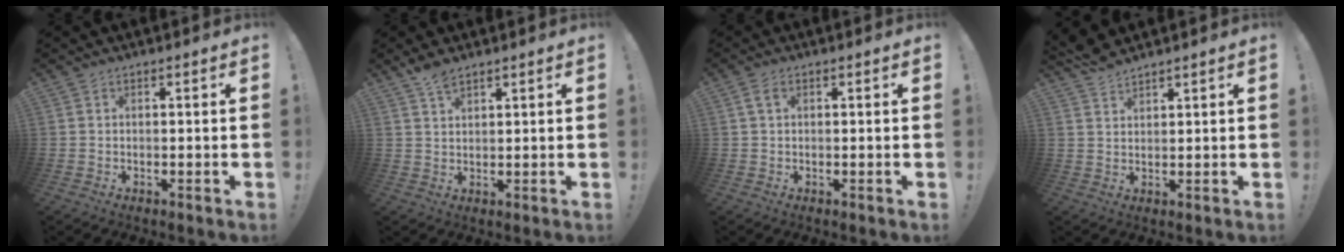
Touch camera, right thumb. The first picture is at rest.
{"total": 4.0, "force": [3.1, 1.3, 2.2], "torque": [-0.034, -0.018, 0.054]}
{"total": 2.5, "force": [0.9, 1.5, 1.9], "torque": [-0.031, 0.002, 0.017]}
{"total": 4.1, "force": [3.9, 0.6, 0.9], "torque": [-0.017, -0.024, 0.074]}